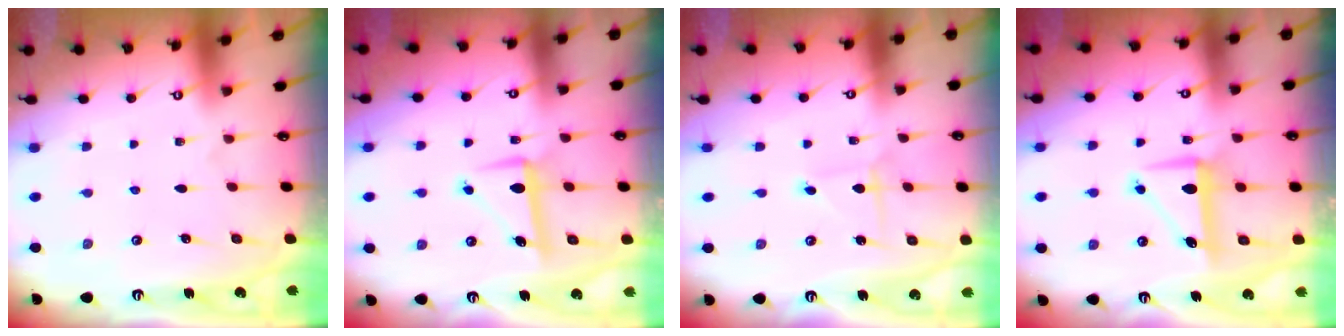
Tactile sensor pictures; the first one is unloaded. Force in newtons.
{"total": 8.4, "press": 8.3, "slide": 1.2}
{"total": 3.0, "press": 3.0, "slide": 0.2}
{"total": 8.4, "press": 8.4, "slide": 0.6}